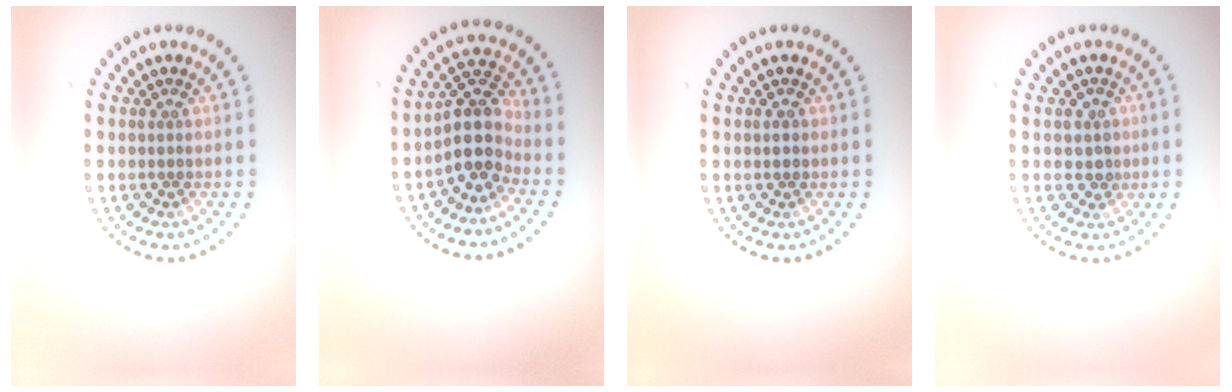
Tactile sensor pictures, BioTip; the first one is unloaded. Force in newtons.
{"total": 4.0, "press": 3.2, "slide": 2.3}
{"total": 1.1, "press": 1.1, "slide": 0.1}
{"total": 1.7, "press": 1.5, "slide": 0.8}